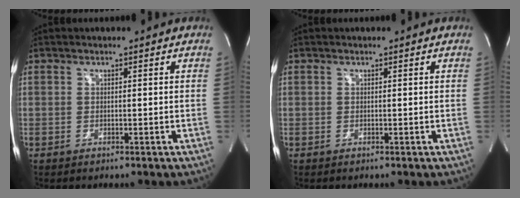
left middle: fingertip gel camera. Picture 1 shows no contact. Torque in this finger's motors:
{"motor_torque": [0.11, 0.05, -0.11, 0.00]}